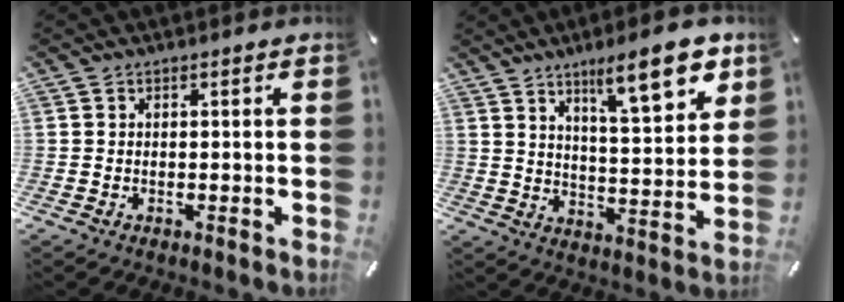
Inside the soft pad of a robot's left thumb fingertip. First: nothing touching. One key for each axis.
{"total": 14.4, "fx": 9.2, "fy": 4.2, "fz": 10.3, "tx": -0.145, "ty": -0.050, "tz": 0.147}